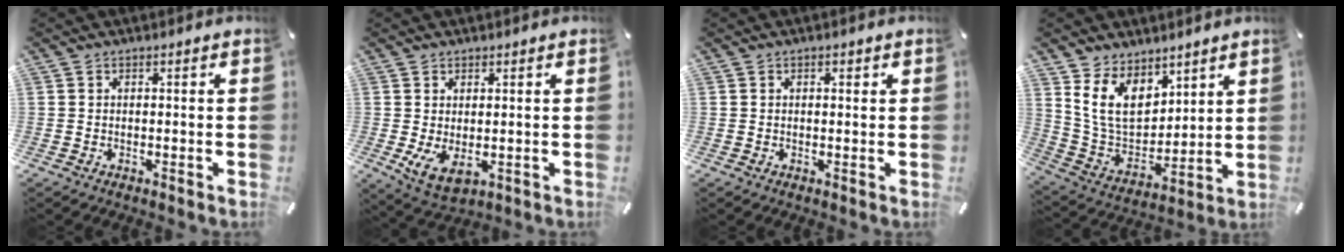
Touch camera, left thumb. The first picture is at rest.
{"total": 5.6, "force": [0.6, 3.2, 4.5], "torque": [-0.099, -0.011, 0.010]}
{"total": 0.9, "force": [0.3, 0.5, 0.7], "torque": [-0.015, 0.005, 0.004]}
{"total": 12.5, "force": [7.1, 8.6, 5.6], "torque": [-0.136, -0.047, 0.137]}